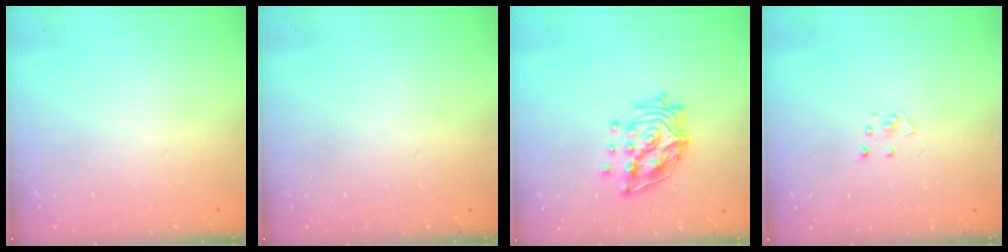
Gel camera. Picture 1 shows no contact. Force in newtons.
{"total": 0.0}
{"total": 14.2, "press": 14.1, "slide": 1.9}
{"total": 3.3, "press": 3.3, "slide": 0.3}